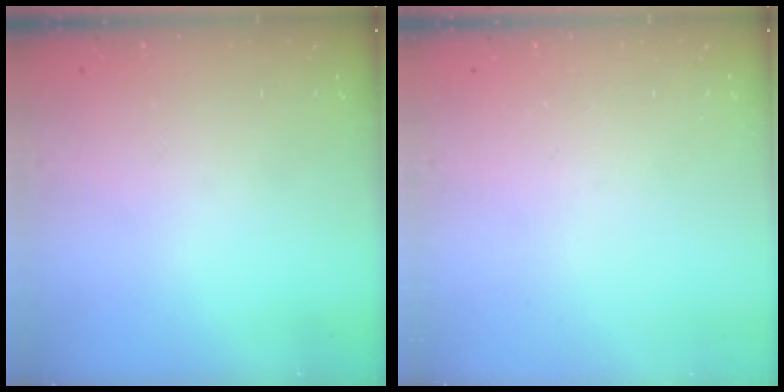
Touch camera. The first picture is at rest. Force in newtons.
{"total": 0.0}